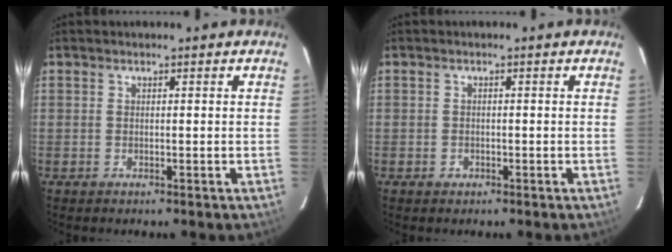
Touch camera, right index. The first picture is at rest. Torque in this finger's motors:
{"motor_torque": [0.07, -0.07, 0.04, 0.01]}